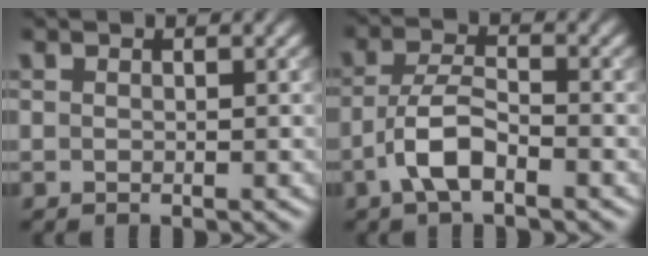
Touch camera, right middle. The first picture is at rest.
{"total": 3.9, "force": [-2.1, 1.3, 3.0], "torque": [-0.061, 0.008, -0.048]}